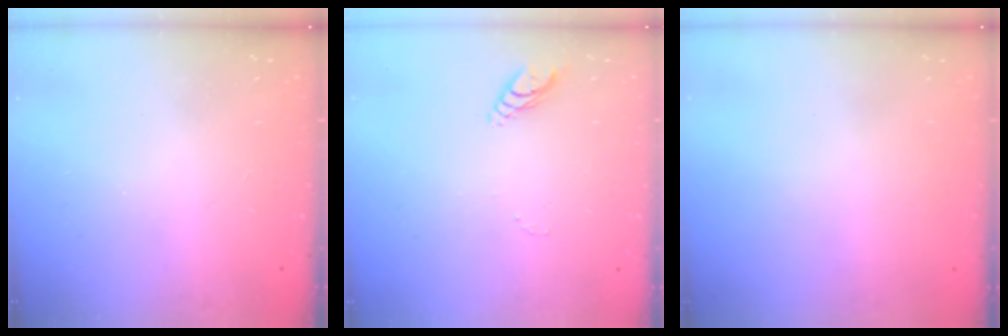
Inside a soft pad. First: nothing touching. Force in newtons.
{"total": 4.5, "press": 4.4, "slide": 0.6}
{"total": 0.7, "press": 0.4, "slide": 0.5}